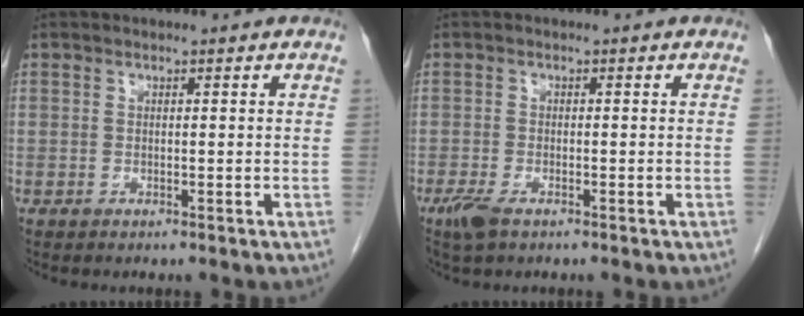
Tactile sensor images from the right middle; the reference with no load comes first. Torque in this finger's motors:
{"motor_torque": [0.55, -0.59, 0.22, 0.02]}